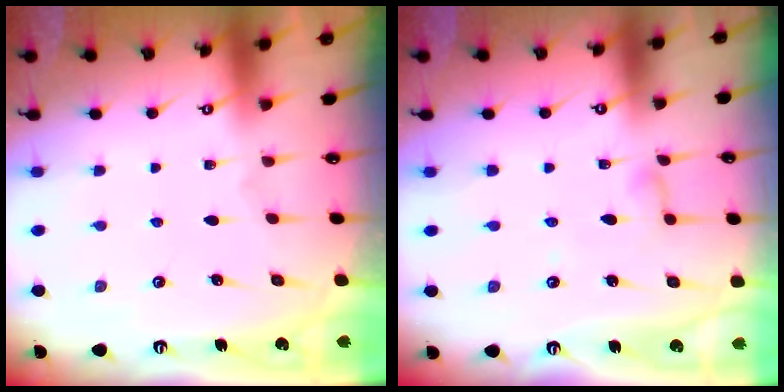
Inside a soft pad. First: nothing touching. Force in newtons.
{"total": 3.4, "press": 3.3, "slide": 0.3}